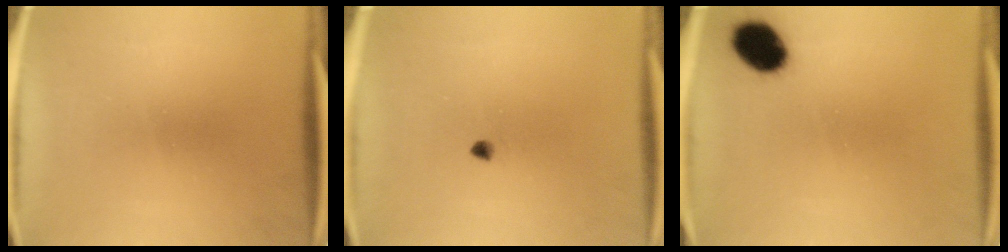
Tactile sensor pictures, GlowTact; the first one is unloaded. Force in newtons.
{"total": 1.1}
{"total": 8.7}